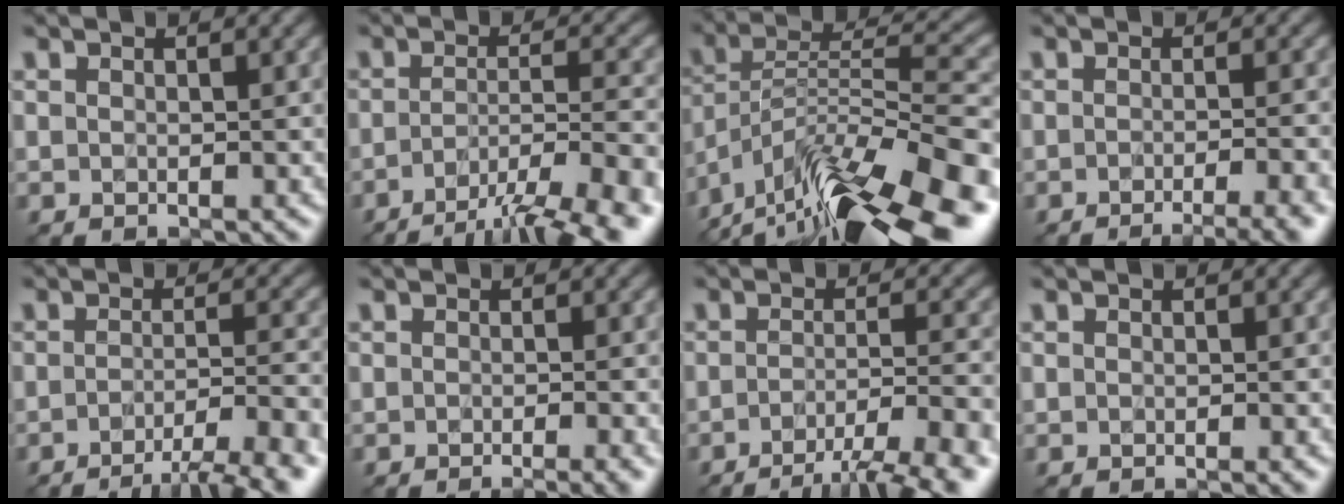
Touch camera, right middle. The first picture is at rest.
{"total": 9.8, "force": [-6.0, 2.5, 7.4], "torque": [-0.107, -0.004, -0.086]}
{"total": 15.7, "force": [-10.9, 4.5, 10.4], "torque": [-0.198, 0.015, -0.179]}
{"total": 5.7, "force": [-3.2, 1.4, 4.5], "torque": [-0.043, -0.001, -0.040]}
{"total": 7.2, "force": [-4.3, 1.7, 5.6], "torque": [-0.069, -0.002, -0.060]}
{"total": 3.7, "force": [-1.7, 1.0, 3.1], "torque": [-0.025, 0.000, -0.023]}
{"total": 8.3, "force": [-5.0, 1.9, 6.3], "torque": [-0.081, -0.002, -0.072]}
{"total": 0.9, "force": [-0.4, 0.2, 0.8], "torque": [-0.008, -0.002, -0.007]}